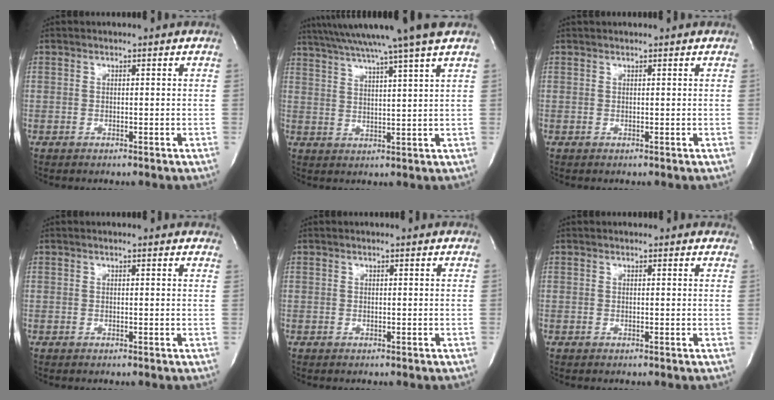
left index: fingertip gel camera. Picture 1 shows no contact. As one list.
[{"total": 15.8, "force": [13.1, -2.2, 8.5], "torque": [-0.151, -0.006, 0.185]}, {"total": 2.3, "force": [2.2, 0.1, 0.8], "torque": [-0.011, 0.022, 0.025]}, {"total": 4.8, "force": [4.4, 1.0, 1.7], "torque": [-0.020, 0.006, 0.033]}, {"total": 1.7, "force": [1.6, 0.2, 0.6], "torque": [-0.015, 0.008, 0.011]}, {"total": 4.1, "force": [3.7, 1.3, 0.9], "torque": [-0.010, 0.008, 0.029]}]